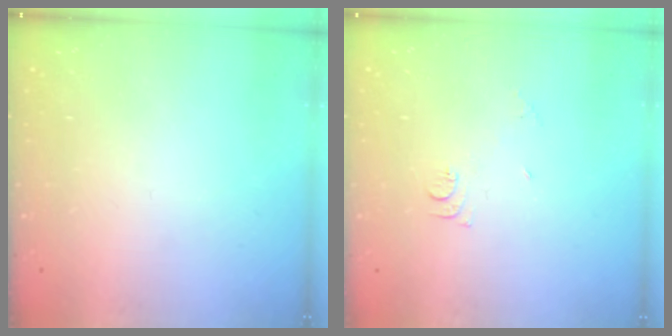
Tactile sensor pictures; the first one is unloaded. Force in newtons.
{"total": 5.7, "press": 5.7, "slide": 0.6}